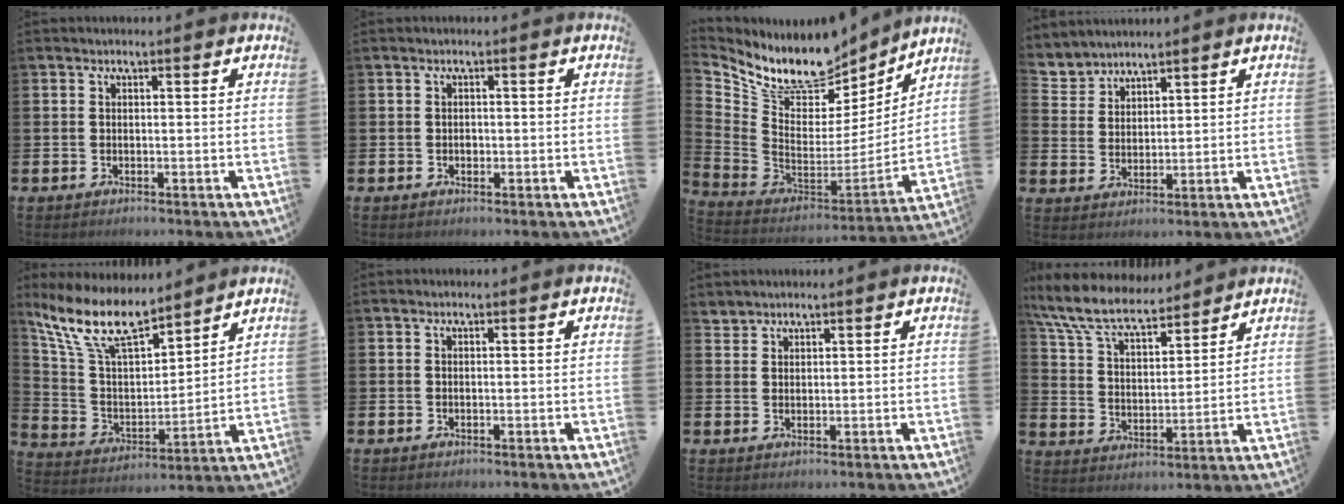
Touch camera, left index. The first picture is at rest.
{"total": 0.8, "force": [-0.1, 0.7, 0.3], "torque": [-0.006, 0.005, -0.003]}
{"total": 11.1, "force": [9.4, 4.9, 3.3], "torque": [-0.100, -0.066, 0.165]}
{"total": 3.6, "force": [3.5, 0.8, -0.7], "torque": [-0.006, -0.017, 0.065]}
{"total": 10.9, "force": [9.1, 3.1, 5.1], "torque": [-0.144, -0.047, 0.162]}
{"total": 0.0}
{"total": 2.1, "force": [2.0, 0.3, -0.4], "torque": [0.011, -0.008, 0.037]}
{"total": 9.0, "force": [8.1, 2.3, 3.1], "torque": [-0.100, -0.045, 0.147]}